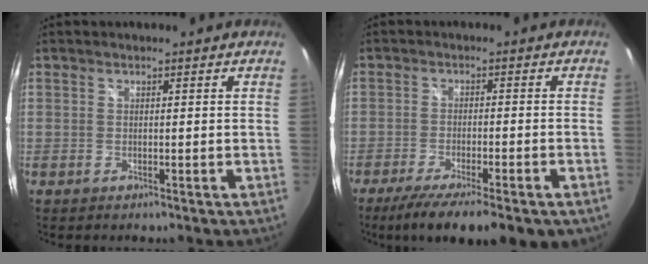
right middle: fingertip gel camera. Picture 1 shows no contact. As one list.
[{"total": 13.1, "force": [-9.7, 2.1, 8.5], "torque": [-0.157, -0.043, -0.149]}]